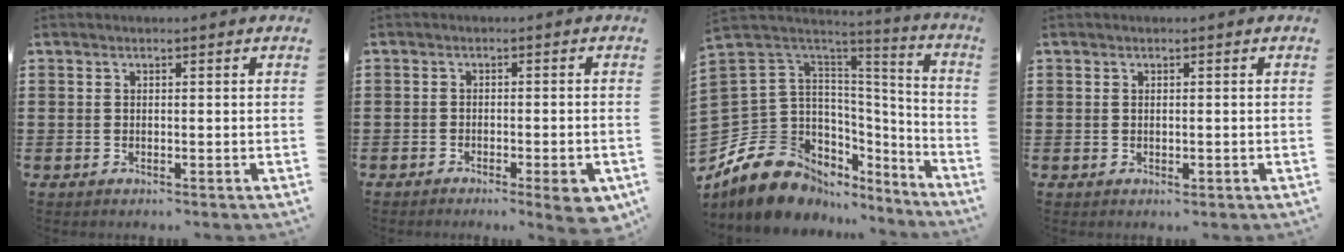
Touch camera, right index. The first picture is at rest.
{"total": 3.2, "force": [-2.2, 0.6, 2.2], "torque": [-0.033, -0.001, -0.036]}
{"total": 11.5, "force": [-7.1, 8.2, 3.9], "torque": [-0.136, -0.014, -0.134]}
{"total": 0.8, "force": [0.0, 0.3, 0.7], "torque": [-0.015, -0.001, 0.000]}